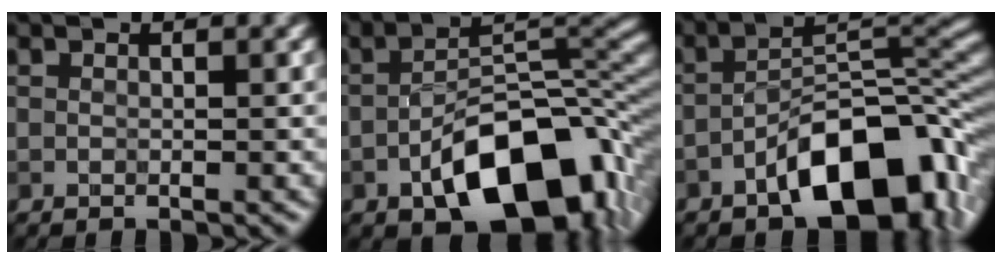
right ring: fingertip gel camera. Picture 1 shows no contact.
{"total": 11.5, "force": [-5.8, 5.5, 8.3], "torque": [-0.119, 0.001, -0.093]}
{"total": 10.5, "force": [-5.7, 4.6, 7.5], "torque": [-0.097, 0.011, -0.097]}